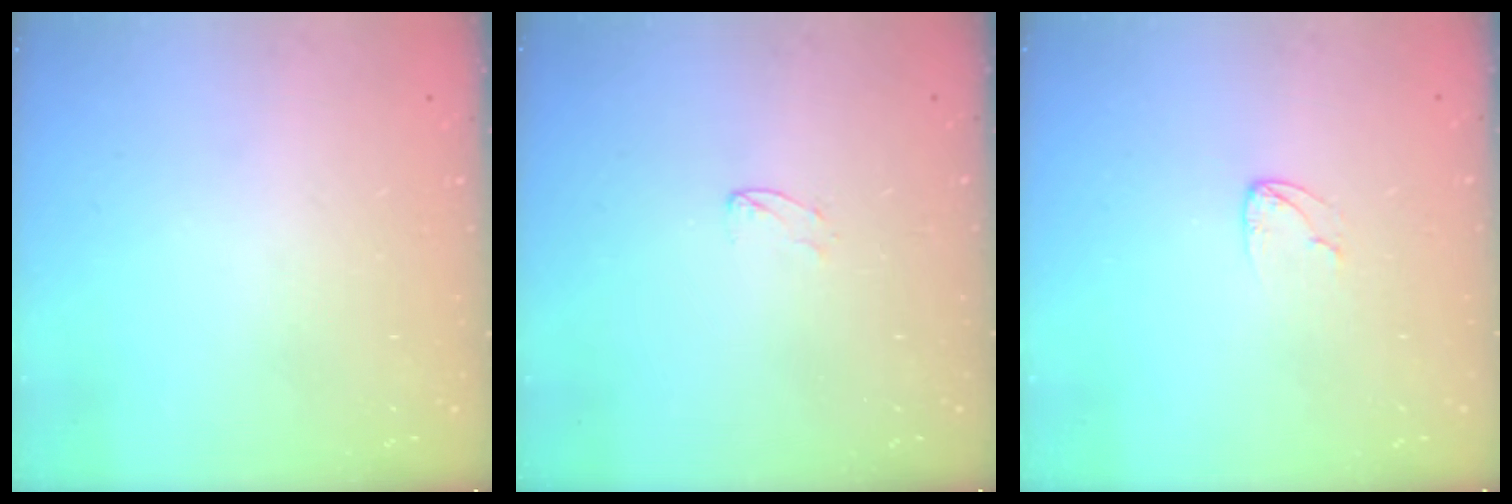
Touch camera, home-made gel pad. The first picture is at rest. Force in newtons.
{"total": 3.5, "press": 3.5, "slide": 0.4}
{"total": 3.7, "press": 3.7, "slide": 0.3}